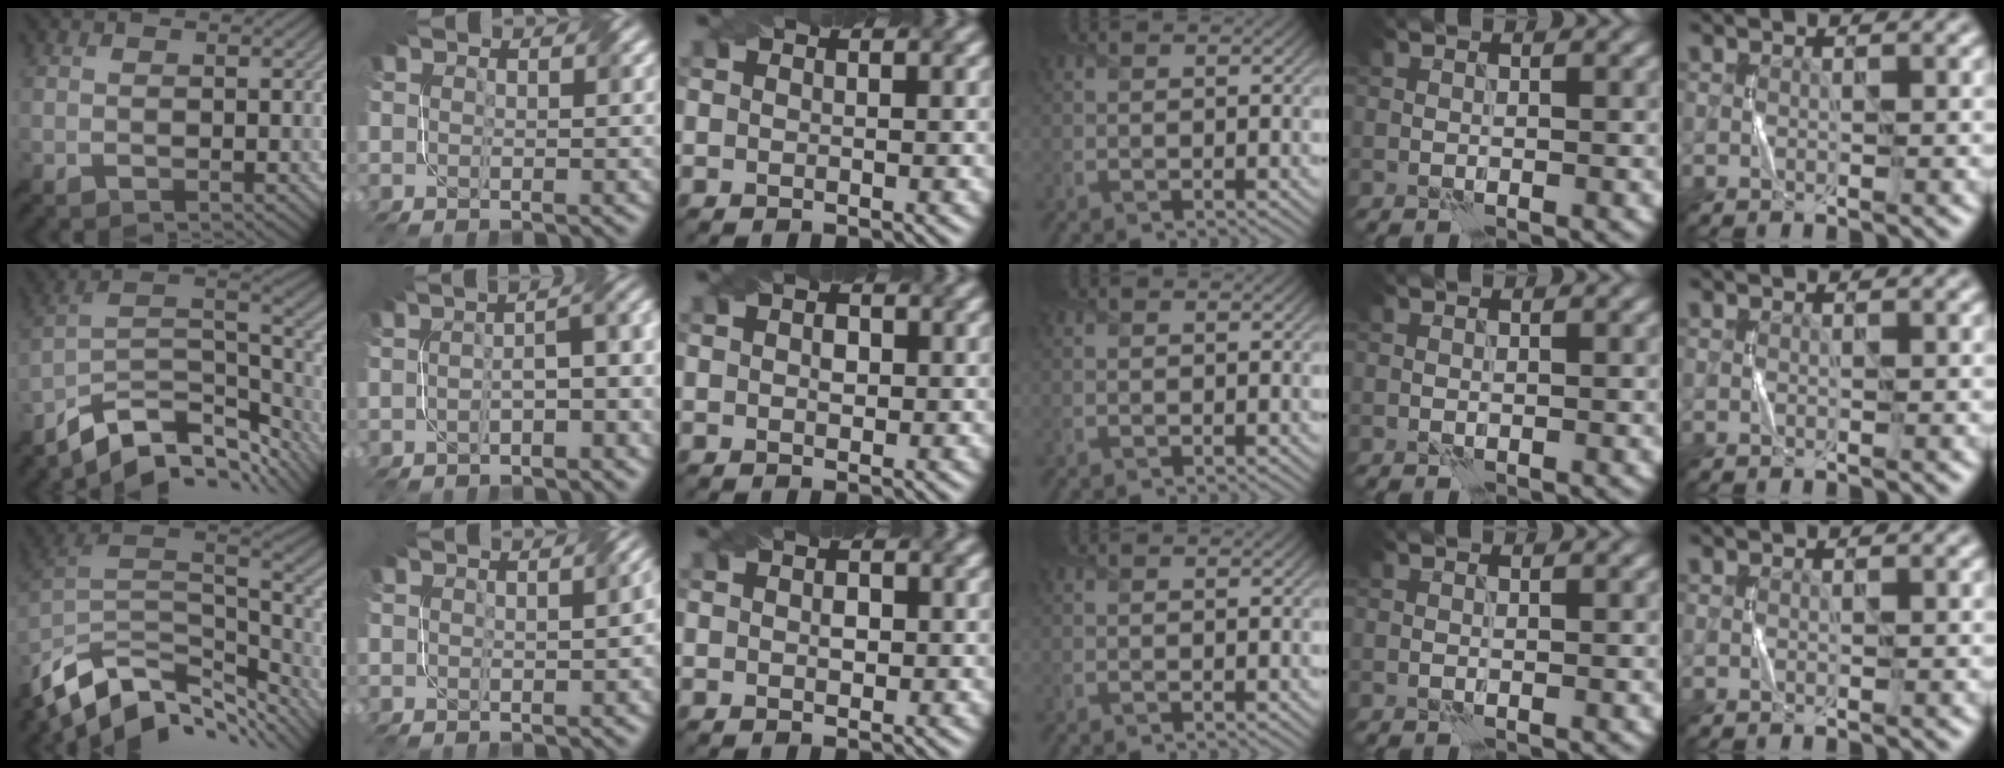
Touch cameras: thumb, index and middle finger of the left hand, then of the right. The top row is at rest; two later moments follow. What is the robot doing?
{"motion": "twist", "object": "screw"}